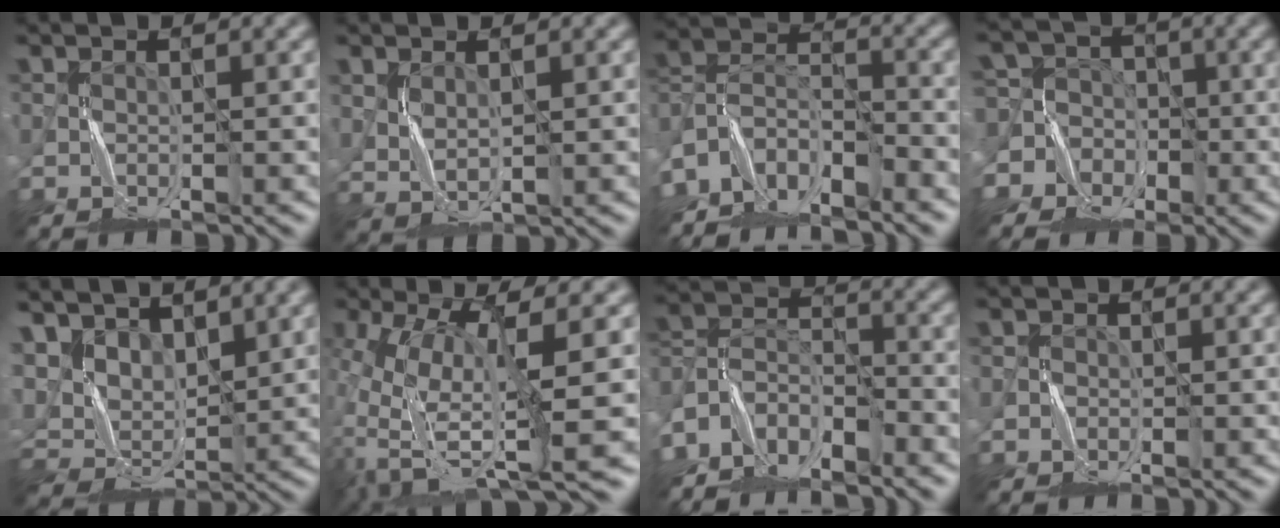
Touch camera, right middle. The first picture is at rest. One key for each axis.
{"total": 2.0, "fx": 0.8, "fy": 1.2, "fz": 1.4, "tx": -0.038, "ty": -0.003, "tz": 0.024}
{"total": 6.9, "fx": -6.1, "fy": 2.6, "fz": 1.9, "tx": -0.039, "ty": -0.005, "tz": -0.128}
{"total": 7.4, "fx": -2.3, "fy": 7.0, "fz": 1.3, "tx": -0.027, "ty": 0.034, "tz": -0.090}
{"total": 6.2, "fx": 4.4, "fy": 3.3, "fz": 2.9, "tx": -0.076, "ty": 0.008, "tz": 0.072}
{"total": 9.3, "fx": -2.1, "fy": 2.6, "fz": 8.6, "tx": -0.178, "ty": -0.011, "tz": -0.035}
{"total": 6.3, "fx": -5.5, "fy": 2.7, "fz": 1.4, "tx": -0.029, "ty": -0.003, "tz": -0.120}
{"total": 0.9, "fx": -0.4, "fy": 0.8, "fz": -0.1, "tx": 0.002, "ty": 0.003, "tz": -0.010}